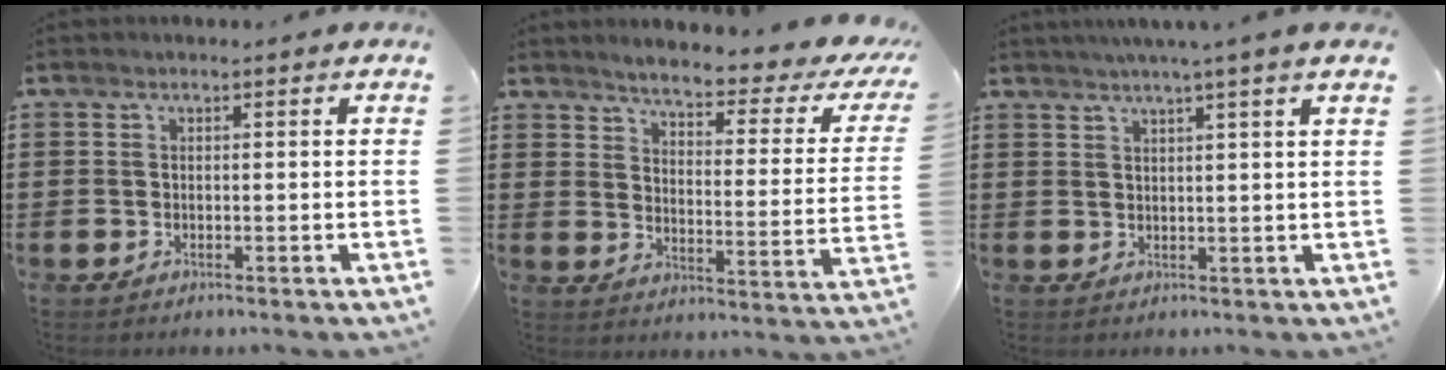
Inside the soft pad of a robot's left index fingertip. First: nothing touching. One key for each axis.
{"total": 4.1, "fx": 3.5, "fy": -0.1, "fz": 2.2, "tx": -0.056, "ty": -0.031, "tz": 0.047}
{"total": 2.8, "fx": 2.1, "fy": -1.0, "fz": 1.6, "tx": -0.032, "ty": -0.004, "tz": 0.033}